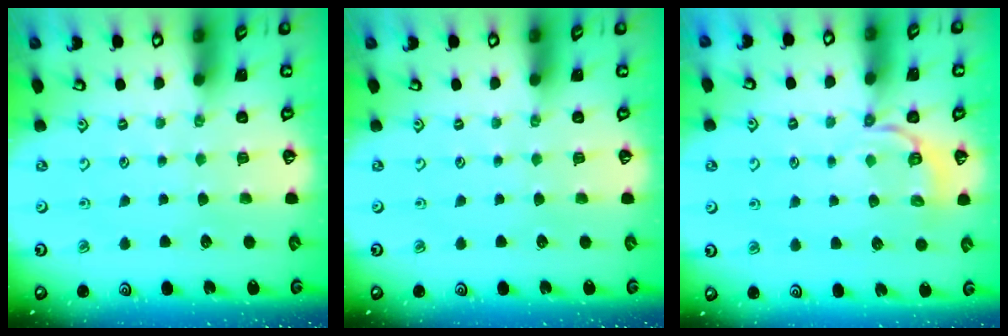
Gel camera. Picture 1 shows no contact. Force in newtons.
{"total": 0.0}
{"total": 6.6, "press": 6.3, "slide": 2.0}